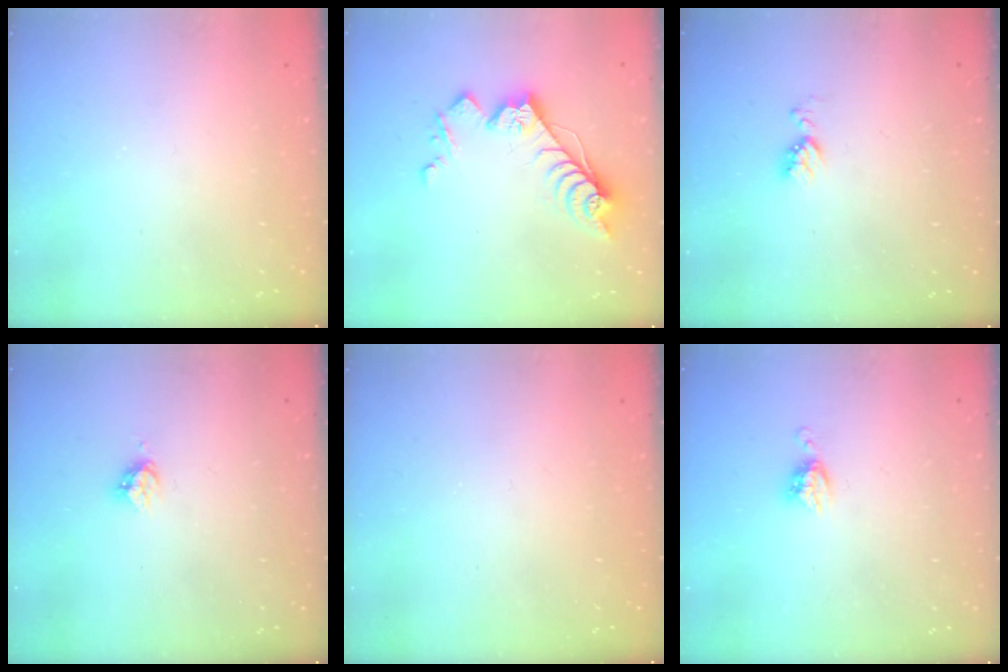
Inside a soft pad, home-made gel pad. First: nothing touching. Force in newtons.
{"total": 13.9, "press": 13.9, "slide": 0.5}
{"total": 4.9, "press": 4.8, "slide": 0.5}
{"total": 3.7, "press": 3.7, "slide": 0.1}
{"total": 0.0}
{"total": 5.3, "press": 5.3, "slide": 0.1}